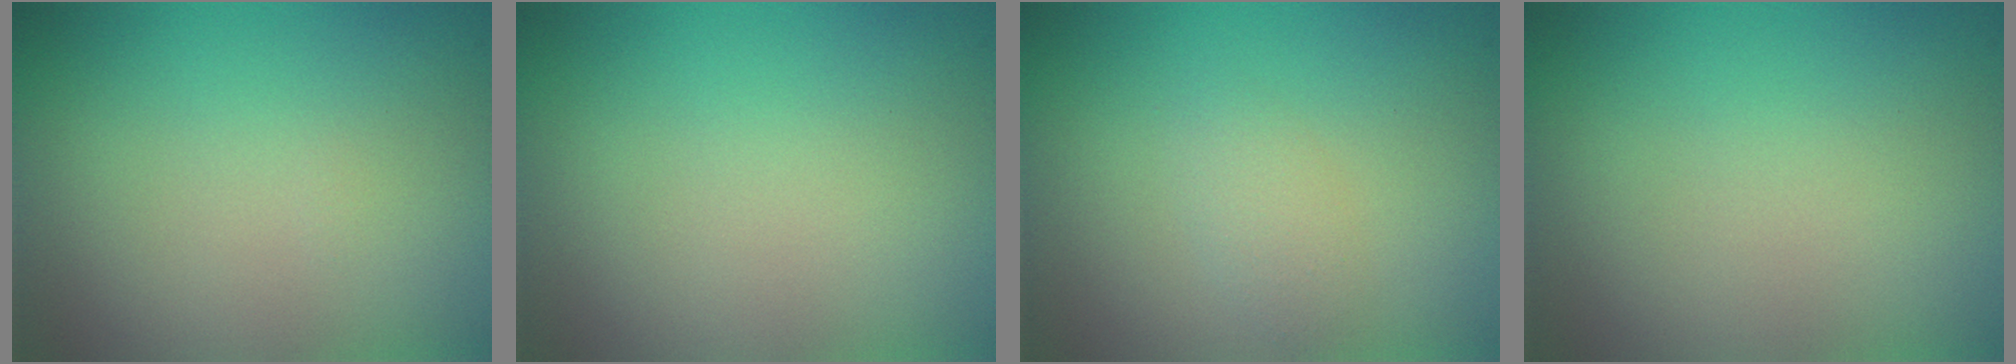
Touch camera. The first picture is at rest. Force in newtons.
{"total": 0.0}
{"total": 1.6, "press": 1.6, "slide": 0.0}
{"total": 0.0}